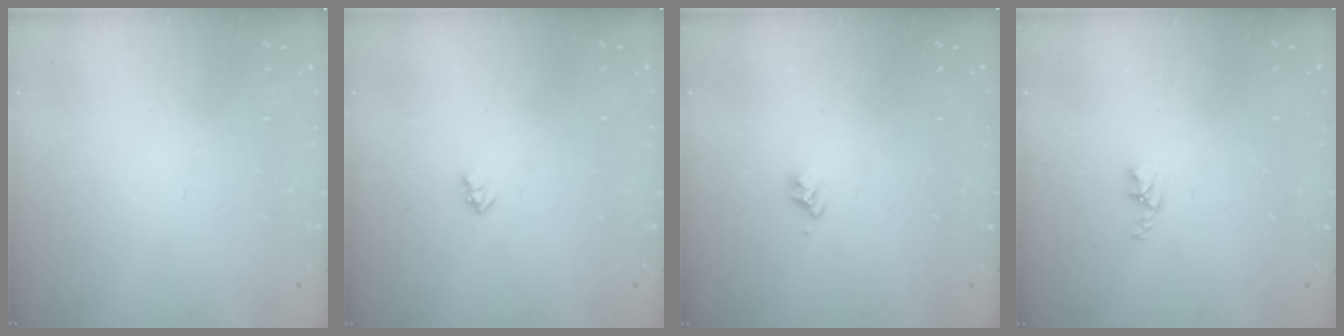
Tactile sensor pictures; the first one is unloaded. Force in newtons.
{"total": 2.2, "press": 2.1, "slide": 0.4}
{"total": 2.7, "press": 2.7, "slide": 0.2}
{"total": 2.5, "press": 2.5, "slide": 0.4}